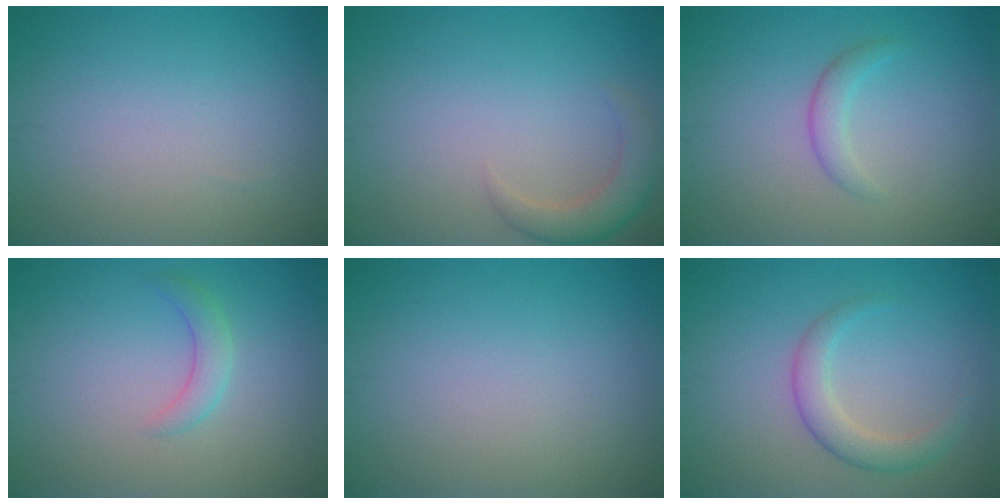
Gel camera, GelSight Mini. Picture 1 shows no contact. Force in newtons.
{"total": 2.9, "press": 2.9, "slide": 0.3}
{"total": 1.7, "press": 1.7, "slide": 0.2}
{"total": 1.8, "press": 1.8, "slide": 0.1}
{"total": 0.0}
{"total": 2.8, "press": 2.8, "slide": 0.1}